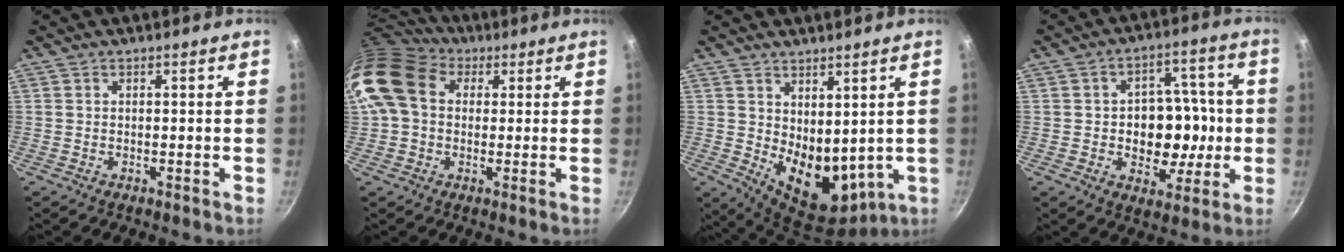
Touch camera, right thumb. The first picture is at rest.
{"total": 14.2, "force": [3.1, 10.8, 8.7], "torque": [-0.156, 0.024, 0.040]}
{"total": 12.3, "force": [2.3, 7.6, 9.4], "torque": [-0.116, -0.046, 0.062]}
{"total": 13.1, "force": [-1.3, 9.9, 8.5], "torque": [-0.070, 0.017, -0.016]}